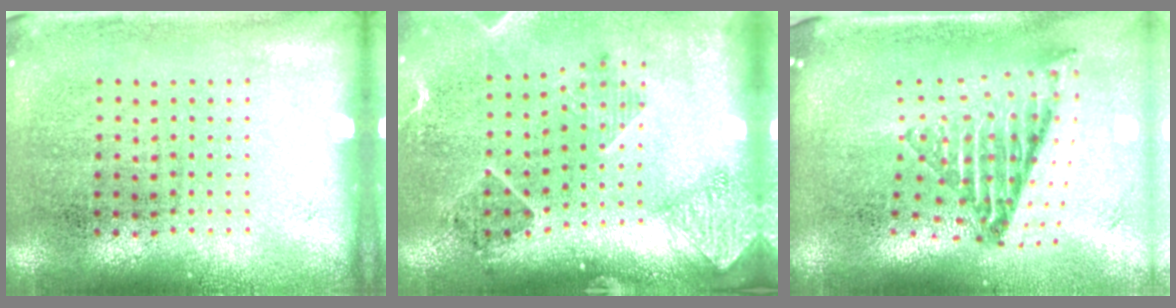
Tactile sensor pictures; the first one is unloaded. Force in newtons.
{"total": 1.4, "press": 1.4, "slide": 0.1}
{"total": 2.2, "press": 1.5, "slide": 1.6}